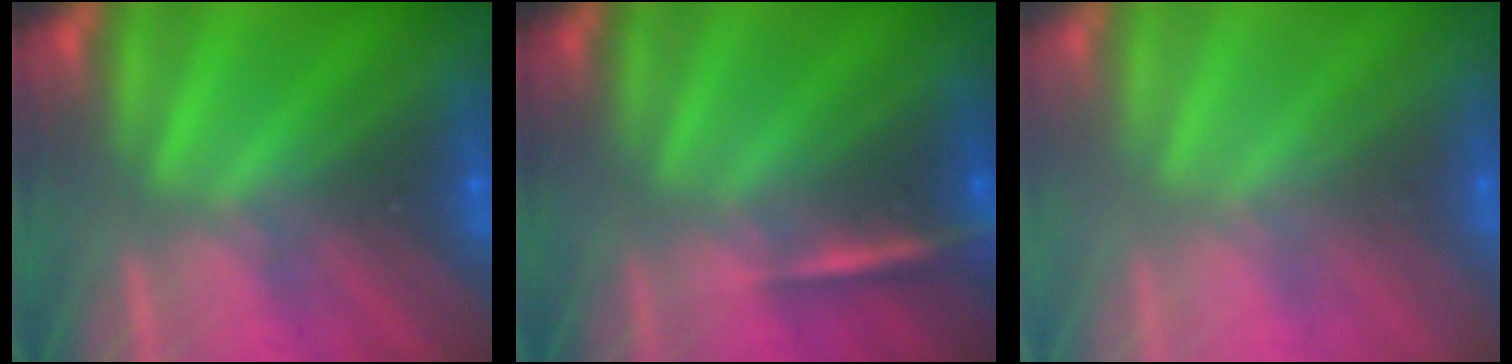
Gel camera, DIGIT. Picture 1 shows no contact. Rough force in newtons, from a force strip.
{"total": 2.3}
{"total": 2.7}